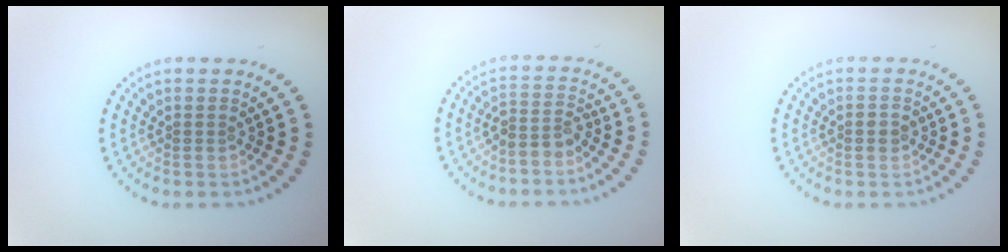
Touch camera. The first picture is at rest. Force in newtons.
{"total": 2.2, "press": 1.8, "slide": 1.3}
{"total": 1.0, "press": 1.0, "slide": 0.2}